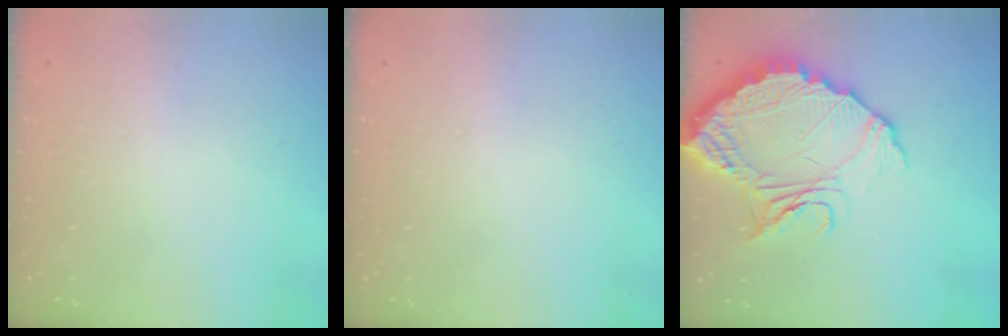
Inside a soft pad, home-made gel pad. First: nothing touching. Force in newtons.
{"total": 0.0}
{"total": 16.3, "press": 16.3, "slide": 1.2}